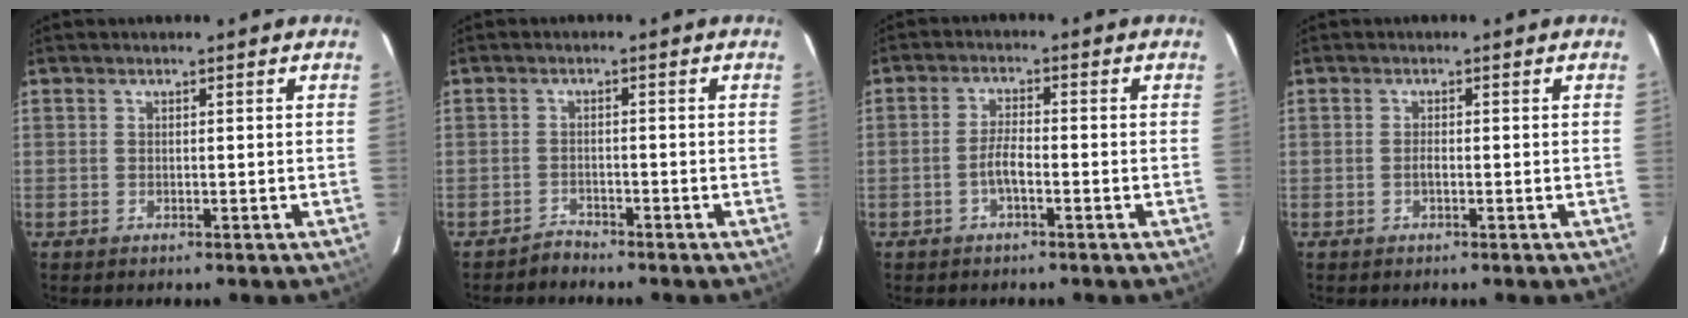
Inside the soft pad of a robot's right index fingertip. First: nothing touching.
{"total": 1.8, "force": [-1.7, 0.4, -0.4], "torque": [0.005, 0.006, -0.033]}
{"total": 3.2, "force": [-1.5, 0.7, 2.7], "torque": [-0.060, 0.008, -0.031]}
{"total": 0.9, "force": [-0.4, 0.3, 0.7], "torque": [-0.015, 0.003, -0.007]}